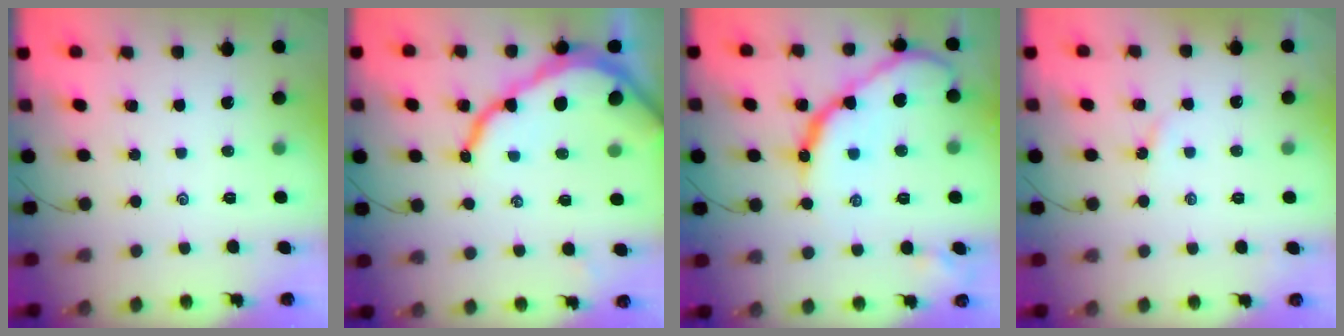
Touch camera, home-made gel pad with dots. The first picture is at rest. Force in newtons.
{"total": 16.5, "press": 16.4, "slide": 1.5}
{"total": 16.3, "press": 16.3, "slide": 0.9}
{"total": 1.7, "press": 1.6, "slide": 0.3}